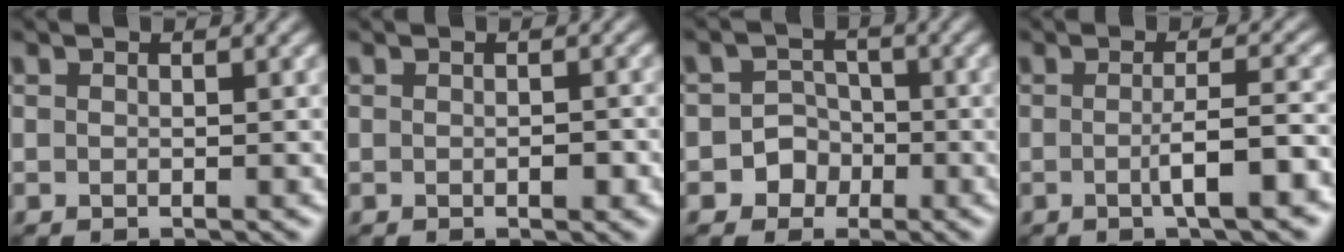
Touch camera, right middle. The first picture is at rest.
{"total": 1.2, "force": [-0.3, 0.5, 1.1], "torque": [-0.017, 0.001, -0.003]}
{"total": 3.8, "force": [-1.6, 3.4, 0.3], "torque": [0.031, 0.007, -0.045]}
{"total": 4.4, "force": [-1.2, 0.8, 4.2], "torque": [-0.065, 0.007, -0.020]}